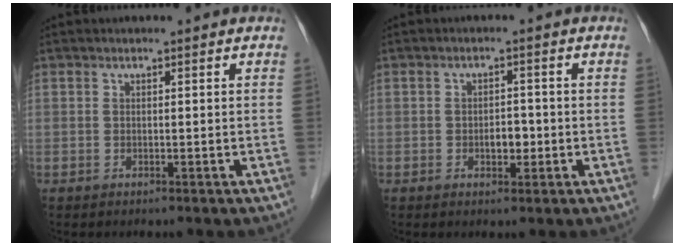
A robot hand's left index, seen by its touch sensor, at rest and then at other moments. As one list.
[{"total": 2.6, "force": [-0.7, 1.5, 2.0], "torque": [-0.029, 0.004, -0.007]}]